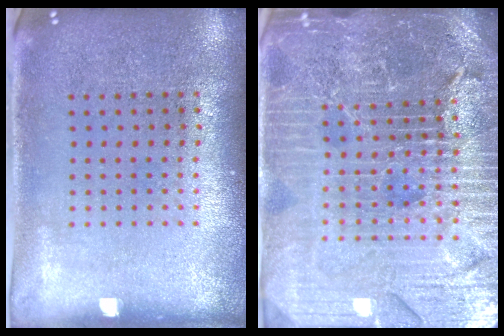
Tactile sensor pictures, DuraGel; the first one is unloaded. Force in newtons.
{"total": 5.8, "press": 5.1, "slide": 2.6}